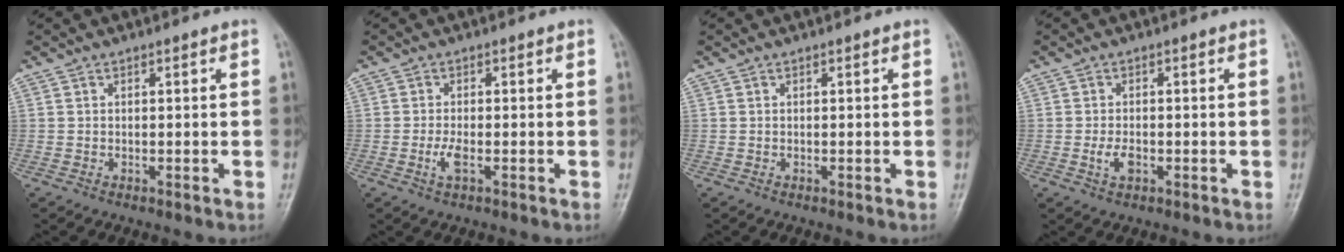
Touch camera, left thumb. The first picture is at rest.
{"total": 2.5, "force": [-0.7, 0.9, 2.2], "torque": [-0.052, -0.004, -0.014]}
{"total": 0.0}
{"total": 2.6, "force": [-0.8, 1.5, 2.0], "torque": [-0.041, 0.000, -0.015]}